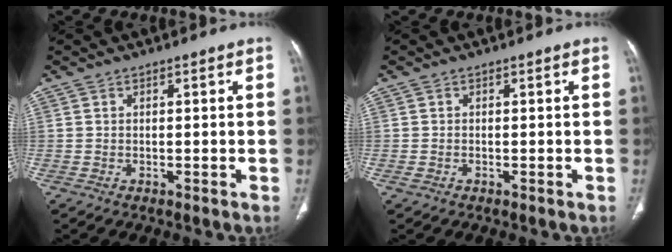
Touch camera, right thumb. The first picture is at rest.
{"total": 0.5, "force": [-0.3, 0.4, 0.3], "torque": [-0.010, 0.002, -0.004]}